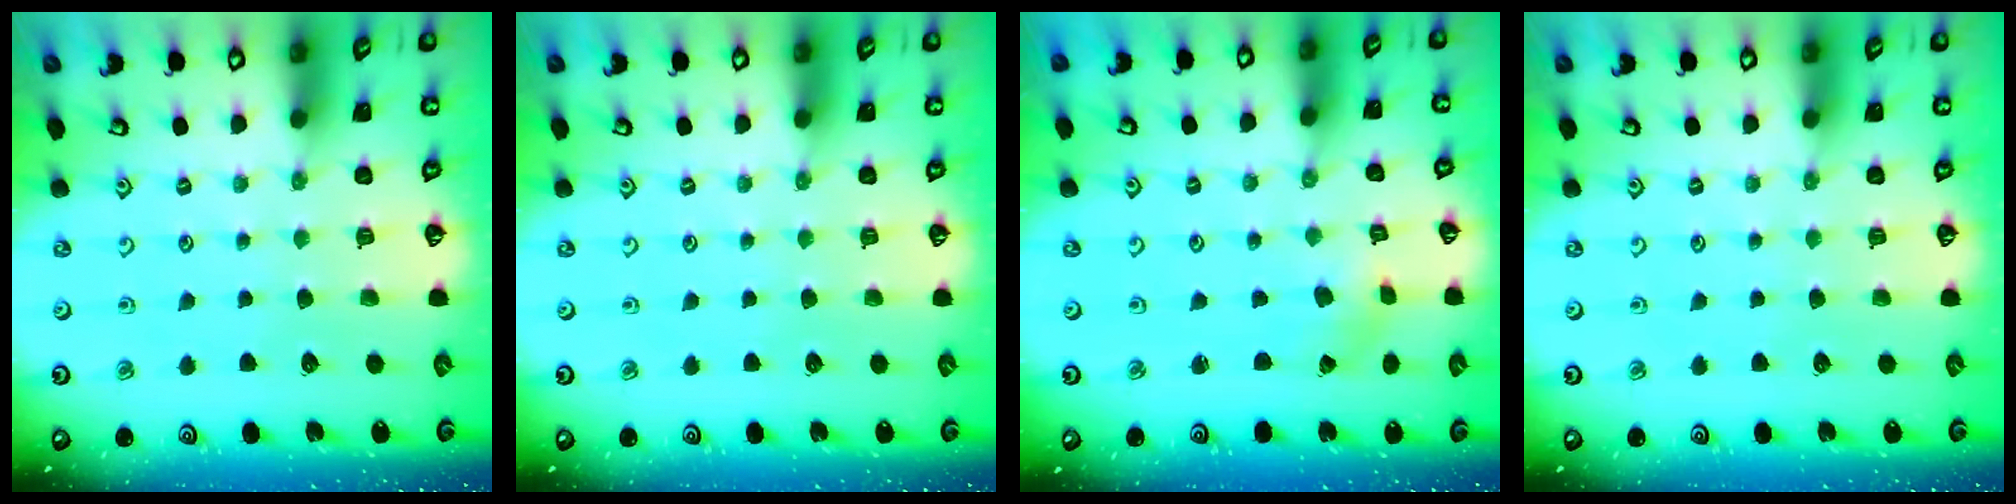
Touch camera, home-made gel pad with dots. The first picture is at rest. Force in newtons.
{"total": 0.0}
{"total": 0.7, "press": 0.7, "slide": 0.1}
{"total": 0.0}